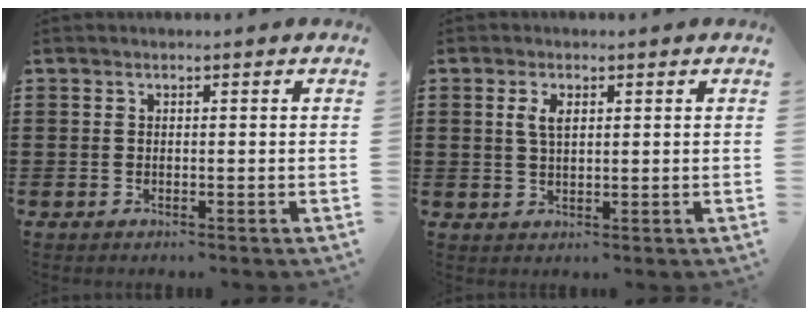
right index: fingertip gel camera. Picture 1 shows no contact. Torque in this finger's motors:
{"motor_torque": [0.46, -0.03, 0.15, 0.07]}